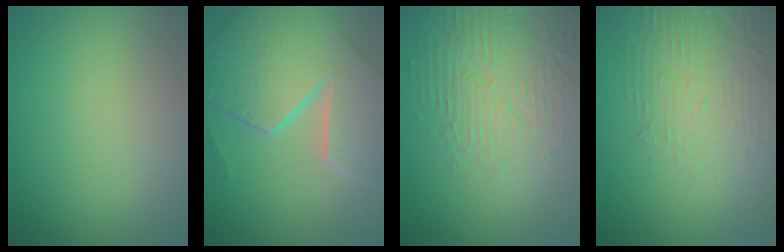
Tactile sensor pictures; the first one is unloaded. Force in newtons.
{"total": 9.4, "press": 6.7, "slide": 6.6}
{"total": 5.2, "press": 4.7, "slide": 2.1}
{"total": 5.0, "press": 3.3, "slide": 3.8}